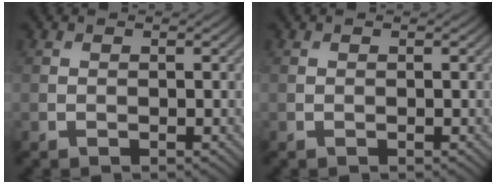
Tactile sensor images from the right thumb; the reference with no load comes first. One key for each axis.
{"total": 0.0}